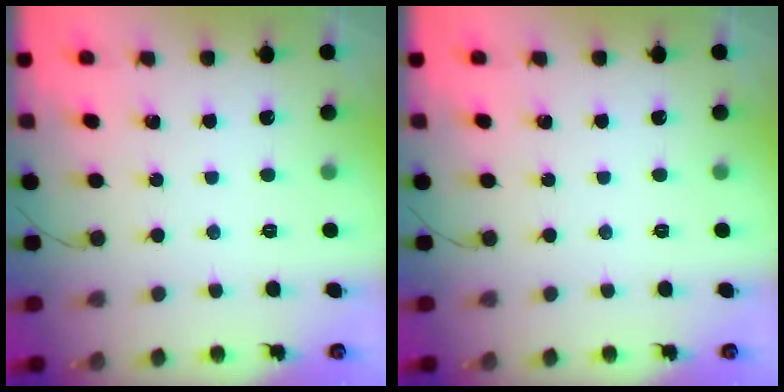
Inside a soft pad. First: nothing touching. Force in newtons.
{"total": 0.0}